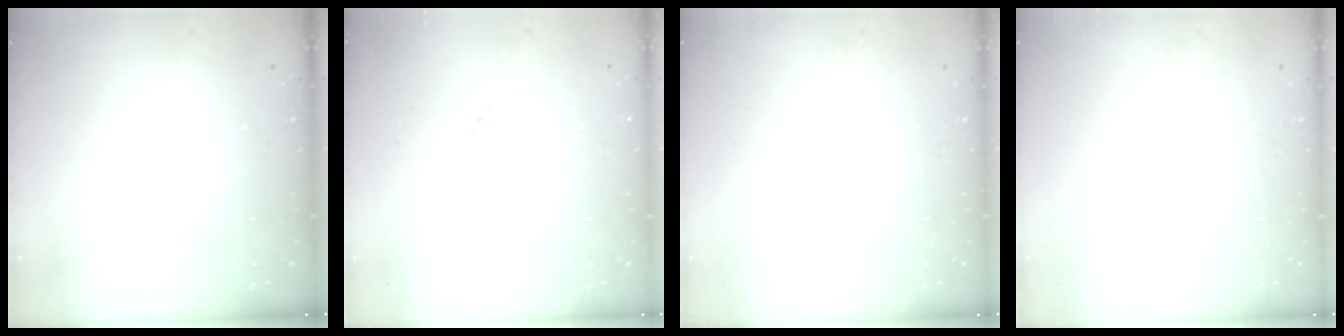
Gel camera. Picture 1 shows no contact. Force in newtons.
{"total": 1.9, "press": 1.9, "slide": 0.2}
{"total": 0.0}
{"total": 0.0}